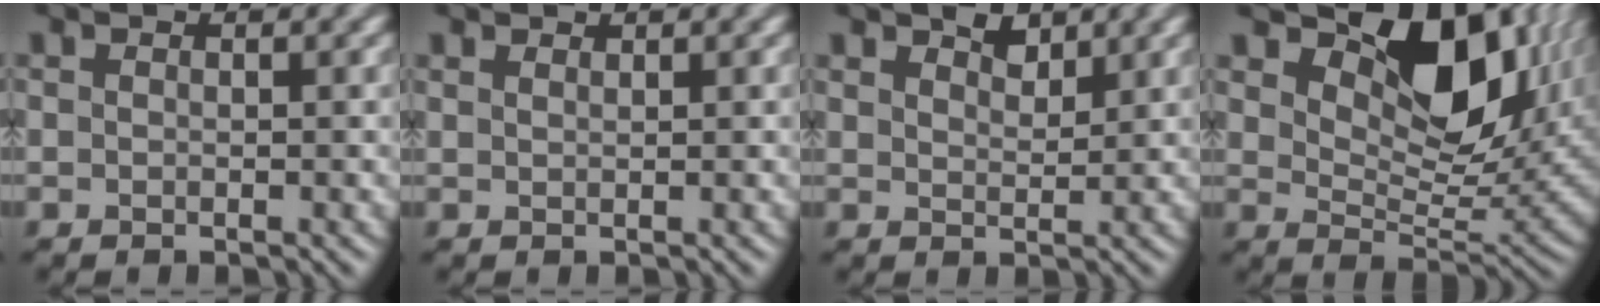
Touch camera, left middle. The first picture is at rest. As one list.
[{"total": 0.8, "force": [0.8, 0.1, 0.0], "torque": [0.000, 0.005, 0.012]}, {"total": 2.1, "force": [1.9, 0.6, 0.5], "torque": [-0.004, 0.005, 0.034]}, {"total": 10.0, "force": [5.6, 5.0, 6.7], "torque": [-0.092, 0.002, 0.094]}]